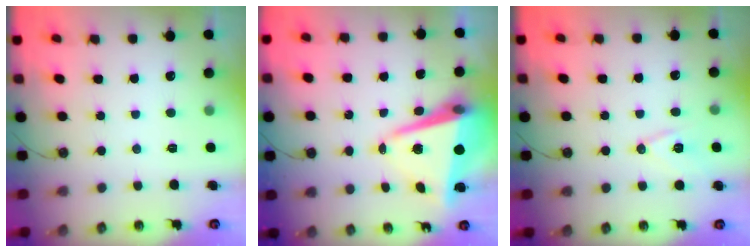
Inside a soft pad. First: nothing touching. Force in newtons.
{"total": 10.4, "press": 10.3, "slide": 1.3}
{"total": 9.3, "press": 8.6, "slide": 3.5}